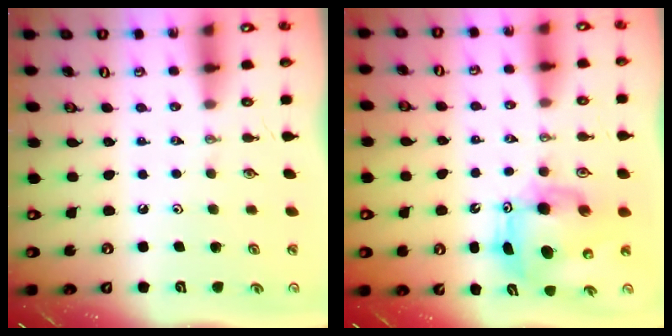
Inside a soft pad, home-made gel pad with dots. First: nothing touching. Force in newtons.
{"total": 10.0, "press": 9.9, "slide": 1.6}